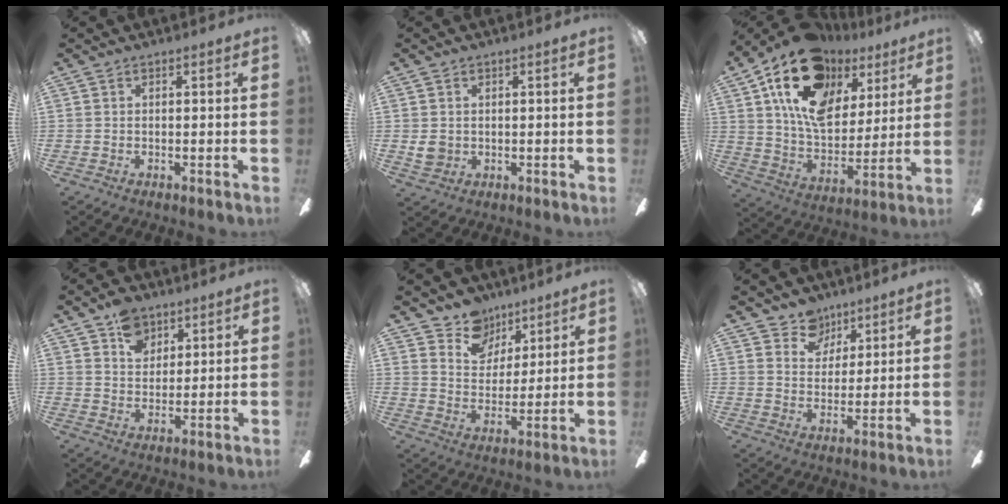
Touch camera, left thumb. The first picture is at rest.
{"total": 3.3, "force": [0.7, 2.9, 1.4], "torque": [-0.019, -0.004, 0.009]}
{"total": 21.6, "force": [11.5, 13.3, 12.4], "torque": [-0.222, -0.049, 0.210]}
{"total": 8.0, "force": [5.0, 5.5, 3.1], "torque": [-0.048, -0.008, 0.091]}
{"total": 10.0, "force": [7.5, 6.6, 1.3], "torque": [-0.027, -0.052, 0.142]}
{"total": 7.2, "force": [5.2, 4.9, 0.6], "torque": [-0.010, -0.030, 0.097]}